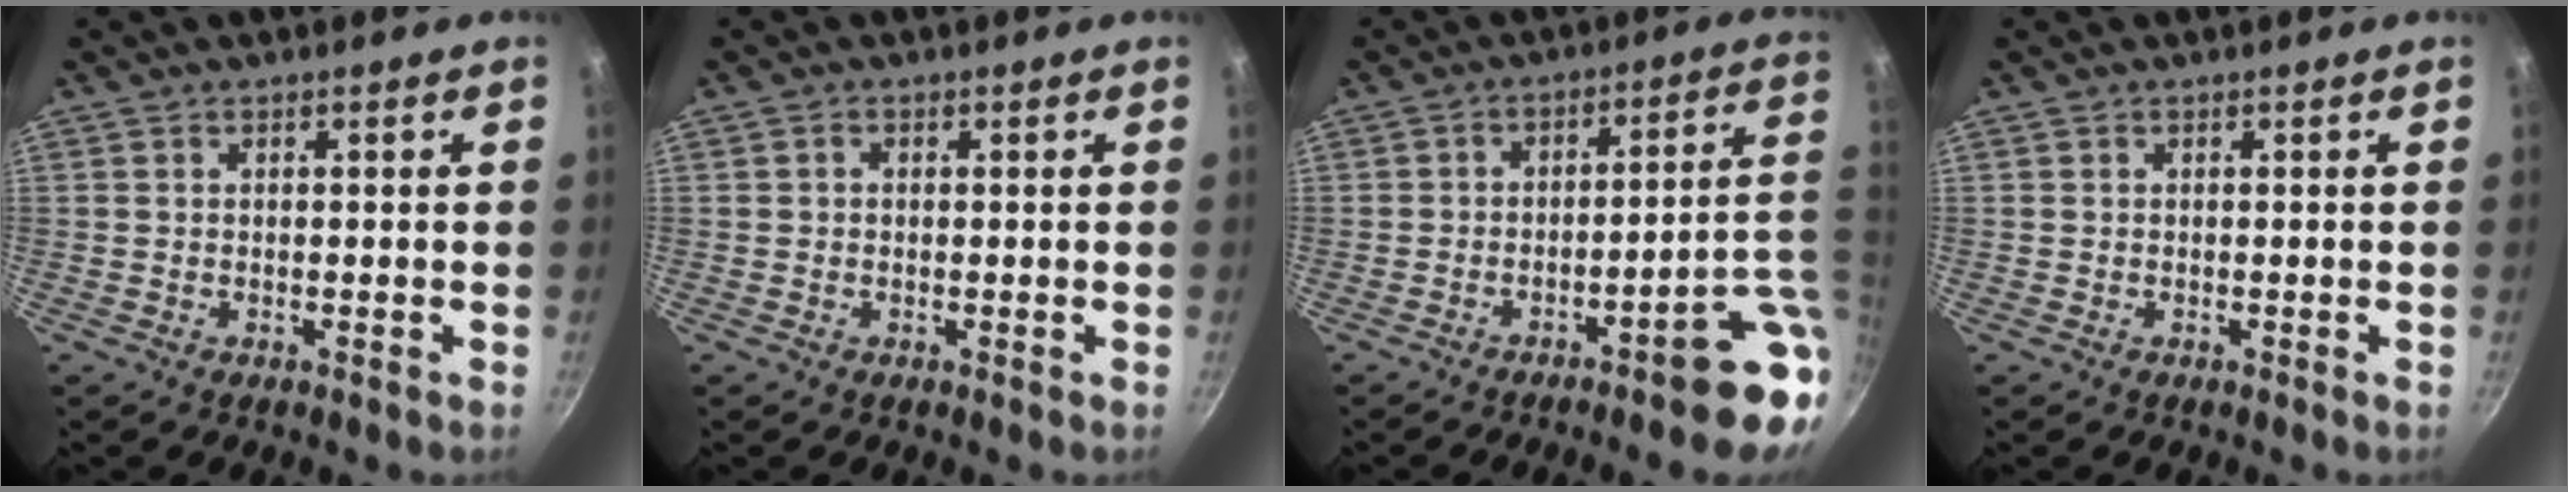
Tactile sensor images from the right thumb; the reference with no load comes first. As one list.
[{"total": 0.7, "force": [0.0, 0.6, 0.4], "torque": [-0.007, 0.005, 0.001]}, {"total": 12.5, "force": [-4.7, 2.5, 11.4], "torque": [-0.120, 0.038, -0.062]}, {"total": 0.0}]